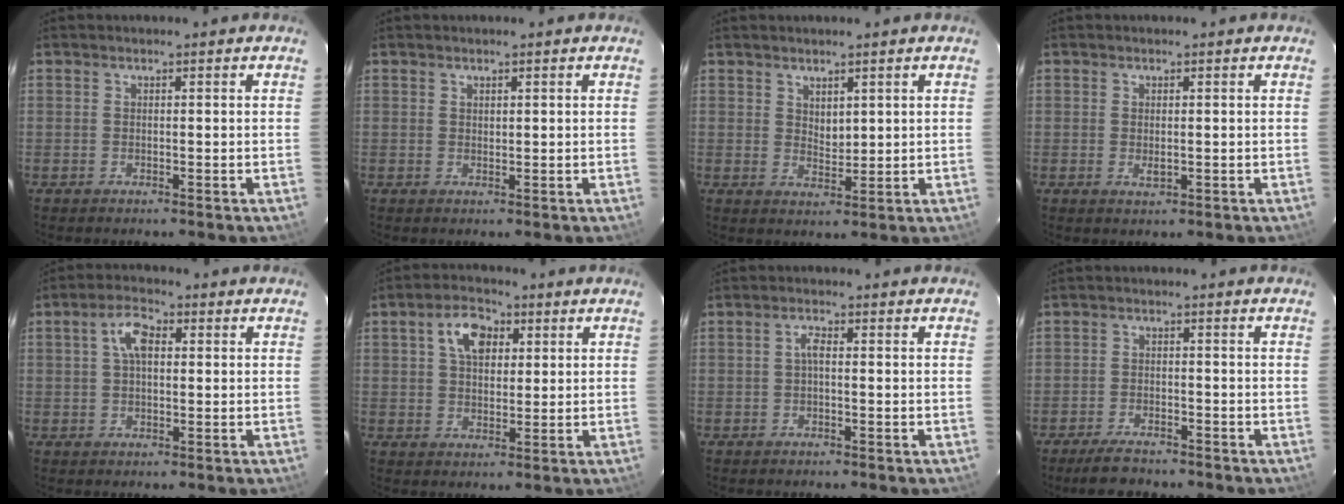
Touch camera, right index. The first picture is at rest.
{"total": 0.7, "force": [0.6, 0.3, 0.2], "torque": [-0.003, 0.001, 0.012]}
{"total": 2.7, "force": [1.7, 1.5, 1.4], "torque": [-0.020, -0.003, 0.032]}
{"total": 1.7, "force": [-0.1, 0.9, 1.4], "torque": [-0.025, -0.002, 0.001]}
{"total": 5.1, "force": [1.1, 2.7, 4.1], "torque": [-0.079, 0.017, 0.022]}
{"total": 7.0, "force": [2.5, 4.4, 4.8], "torque": [-0.082, 0.025, 0.046]}
{"total": 1.6, "force": [-0.2, 0.6, 1.4], "torque": [-0.030, 0.008, -0.005]}
{"total": 5.0, "force": [-4.3, 1.6, 2.0], "torque": [-0.054, -0.001, -0.073]}